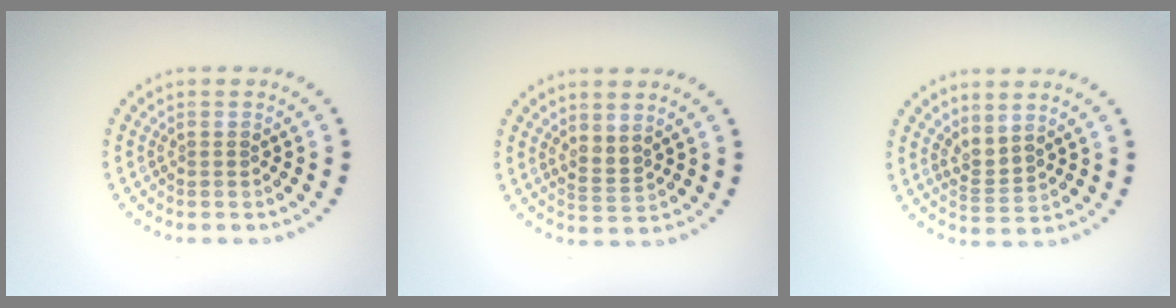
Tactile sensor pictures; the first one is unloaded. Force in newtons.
{"total": 1.7, "press": 1.2, "slide": 1.1}
{"total": 2.1, "press": 1.4, "slide": 1.6}